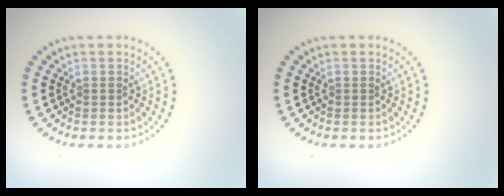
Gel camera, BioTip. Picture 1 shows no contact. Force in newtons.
{"total": 0.0}